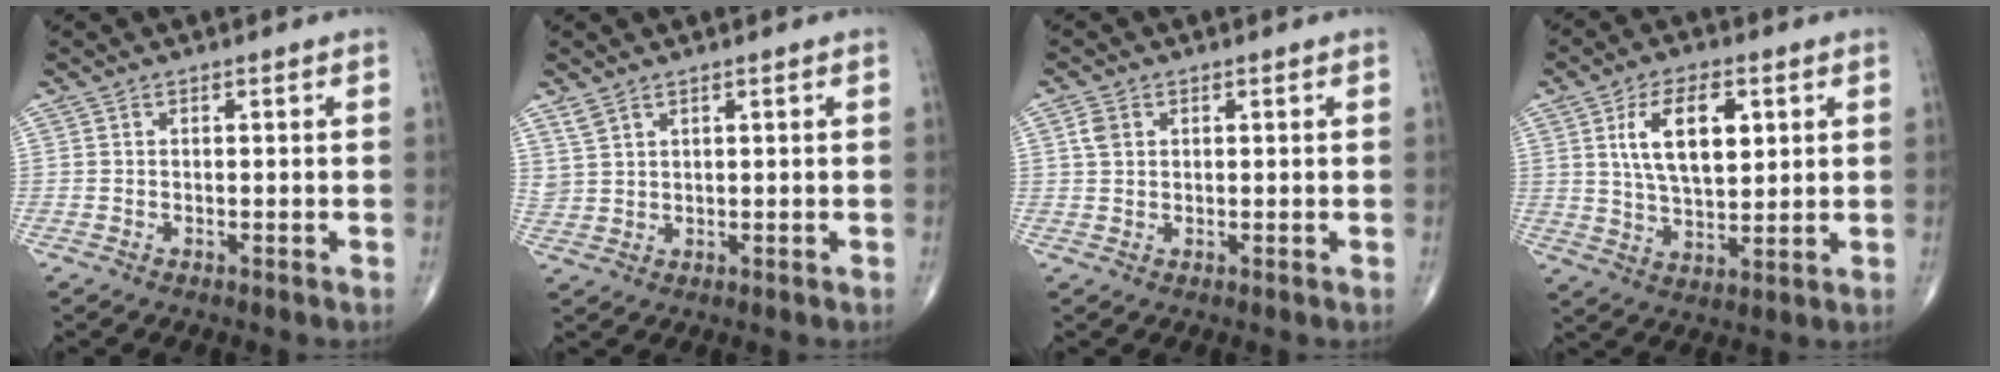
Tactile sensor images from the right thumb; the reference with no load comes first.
{"total": 2.8, "force": [2.2, 1.3, 1.1], "torque": [-0.021, -0.008, 0.053]}
{"total": 2.5, "force": [0.8, 1.9, 1.4], "torque": [-0.025, 0.004, 0.017]}
{"total": 12.0, "force": [3.6, 6.1, 9.6], "torque": [-0.153, -0.013, 0.069]}